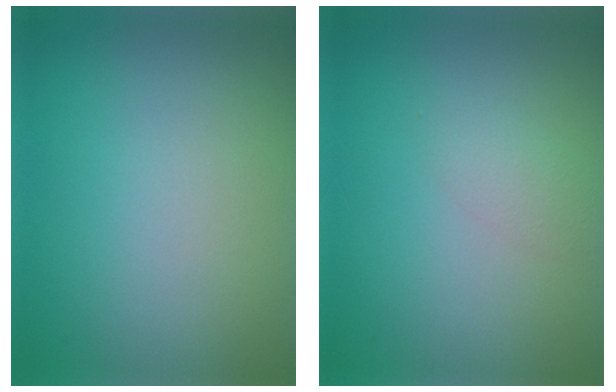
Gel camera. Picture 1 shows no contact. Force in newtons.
{"total": 1.5, "press": 1.5, "slide": 0.1}